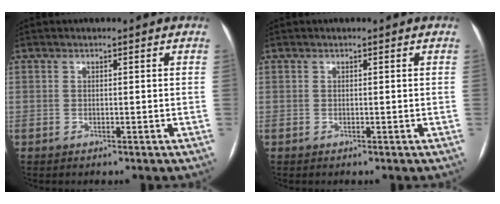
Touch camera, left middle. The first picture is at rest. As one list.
[{"total": 0.0}]